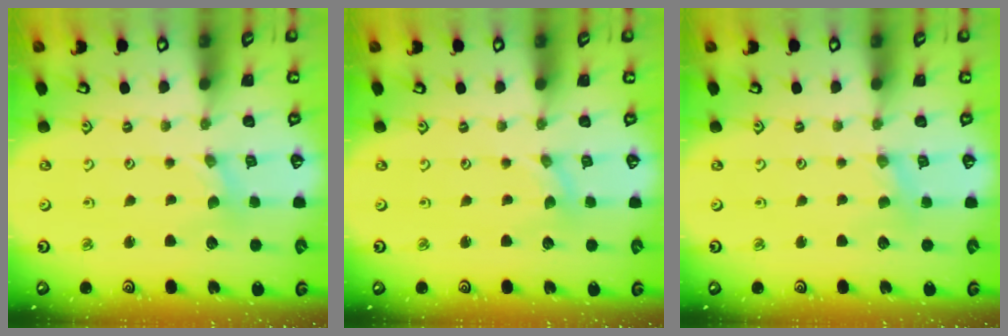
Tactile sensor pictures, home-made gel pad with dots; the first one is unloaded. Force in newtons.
{"total": 0.0}
{"total": 1.7, "press": 1.6, "slide": 0.4}